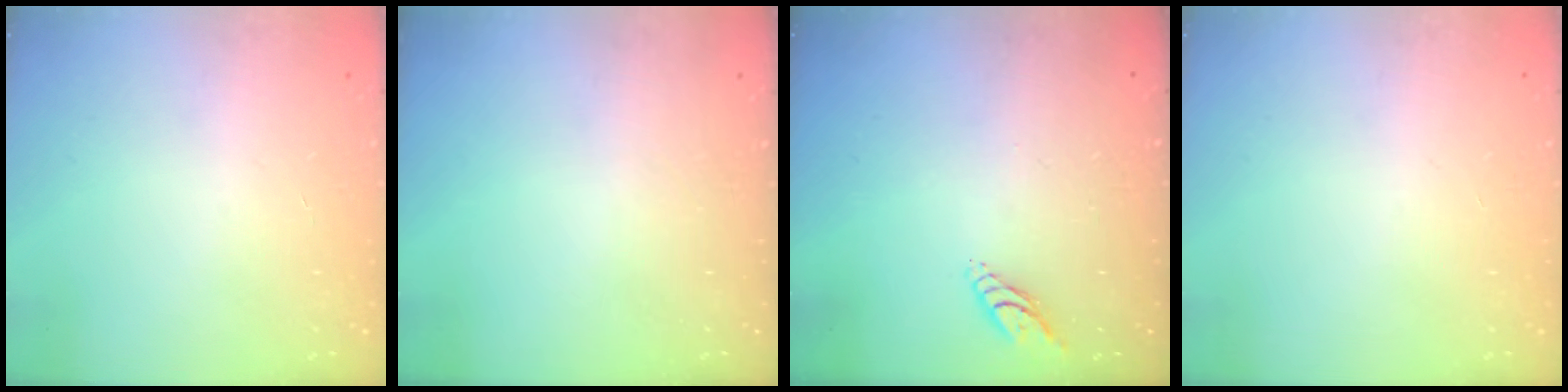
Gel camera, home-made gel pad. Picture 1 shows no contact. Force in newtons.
{"total": 0.0}
{"total": 4.7, "press": 4.7, "slide": 0.1}
{"total": 0.0}